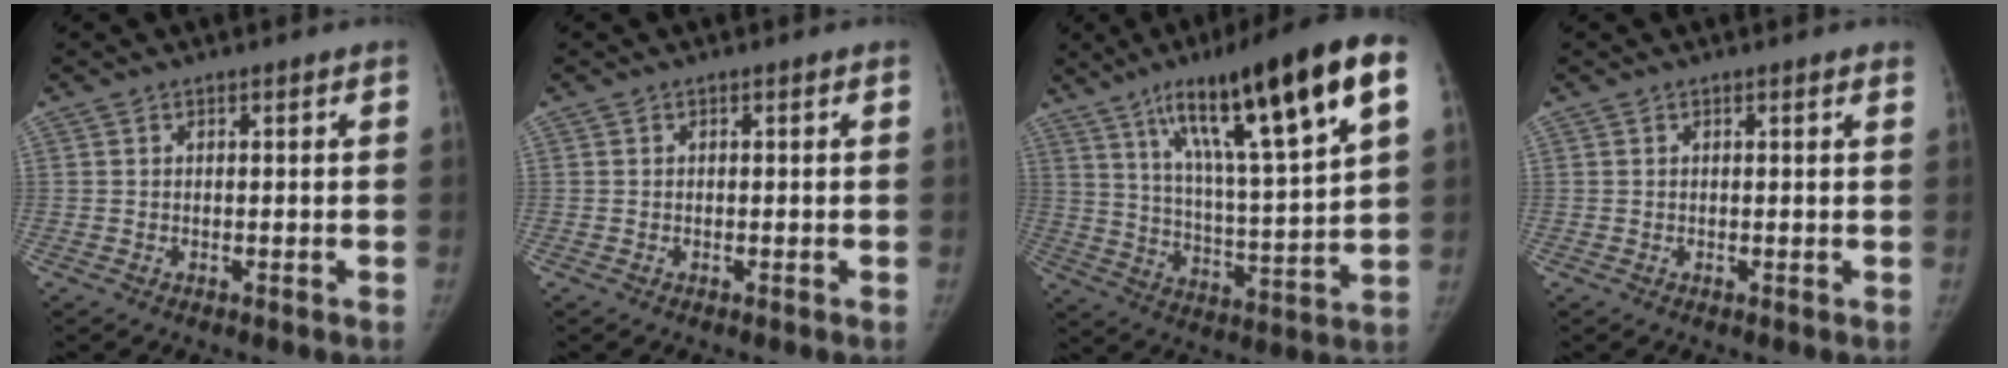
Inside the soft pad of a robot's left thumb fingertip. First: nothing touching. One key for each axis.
{"total": 0.0}
{"total": 25.8, "fx": 12.4, "fy": 4.5, "fz": 22.2, "tx": -0.338, "ty": -0.019, "tz": 0.204}
{"total": 0.9, "fx": 0.7, "fy": 0.1, "fz": 0.6, "tx": -0.003, "ty": 0.003, "tz": 0.007}